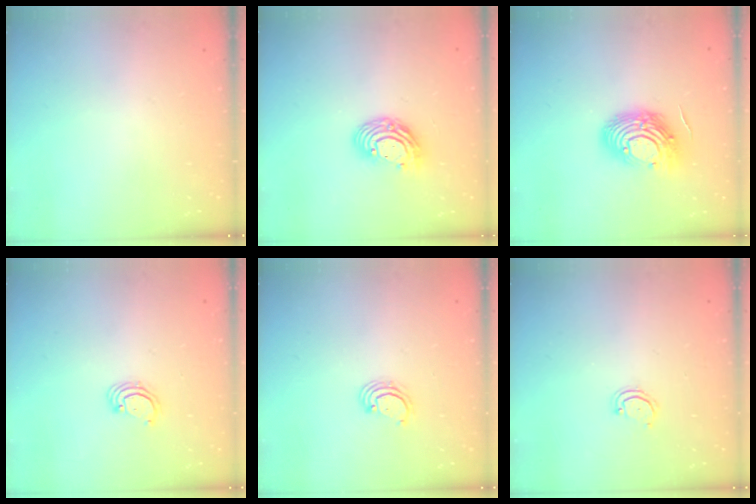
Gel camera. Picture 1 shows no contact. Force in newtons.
{"total": 9.9, "press": 9.9, "slide": 0.8}
{"total": 13.5, "press": 13.5, "slide": 1.3}
{"total": 2.5, "press": 2.5, "slide": 0.2}
{"total": 2.6, "press": 2.6, "slide": 0.3}
{"total": 3.2, "press": 3.2, "slide": 0.2}